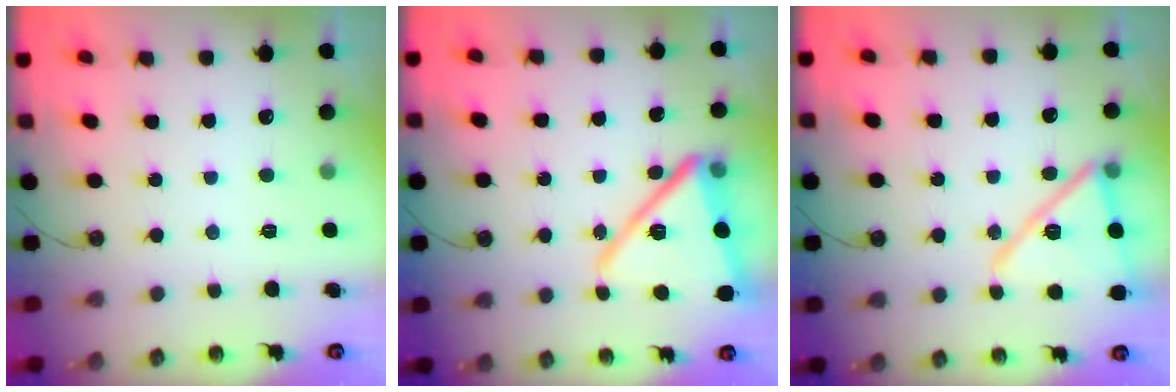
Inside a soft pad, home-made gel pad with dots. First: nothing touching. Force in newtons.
{"total": 20.3, "press": 20.3, "slide": 1.3}
{"total": 16.1, "press": 14.2, "slide": 7.6}